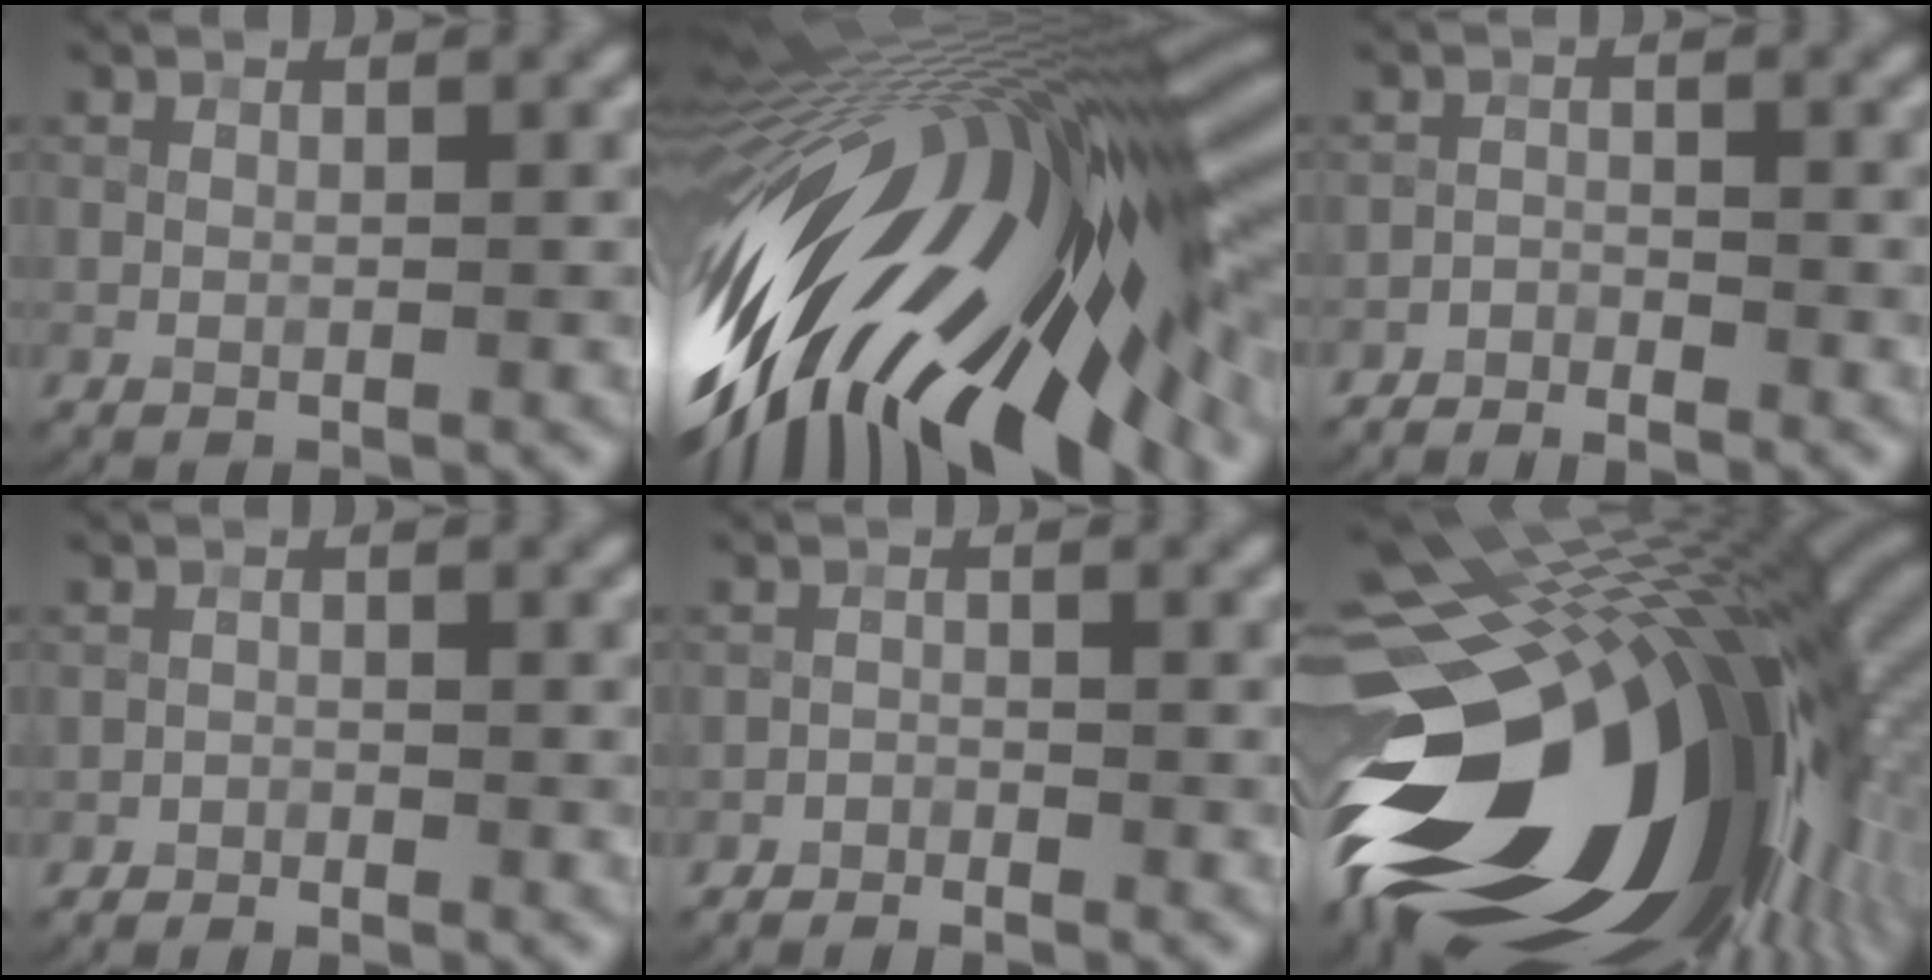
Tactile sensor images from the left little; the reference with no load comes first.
{"total": 20.0, "force": [-3.2, 7.5, 18.3], "torque": [-0.328, -0.029, -0.075]}
{"total": 2.5, "force": [-2.4, 0.2, 0.0], "torque": [0.000, 0.000, -0.048]}
{"total": 1.2, "force": [-1.2, 0.1, -0.1], "torque": [0.004, 0.001, -0.025]}
{"total": 1.8, "force": [-1.8, 0.2, 0.0], "torque": [-0.001, 0.004, -0.036]}
{"total": 21.9, "force": [-5.6, 12.7, 16.9], "torque": [-0.339, -0.066, -0.074]}